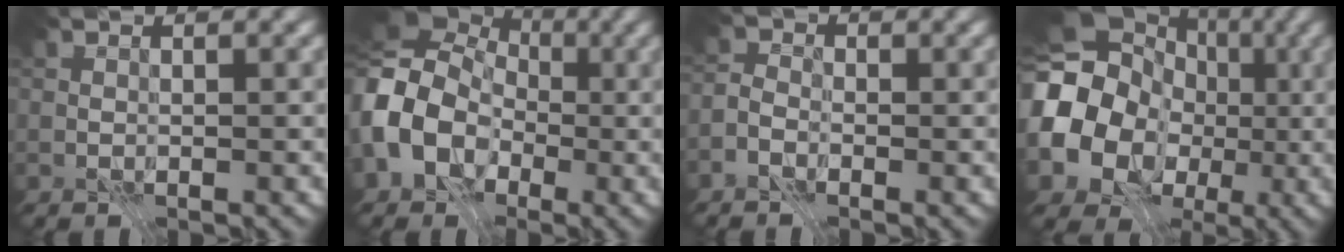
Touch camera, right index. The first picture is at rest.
{"total": 12.1, "force": [-1.2, 9.9, 6.8], "torque": [-0.154, -0.010, -0.051]}
{"total": 2.6, "force": [-1.9, 1.5, 1.1], "torque": [-0.007, 0.005, -0.040]}
{"total": 13.6, "force": [-1.3, 11.5, 7.1], "torque": [-0.156, -0.009, -0.042]}